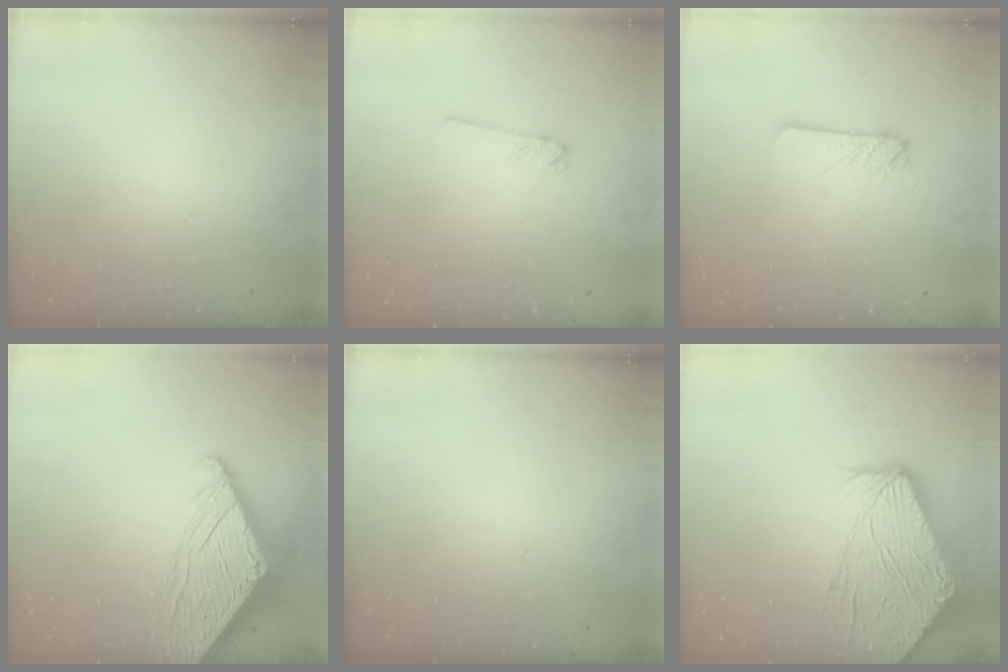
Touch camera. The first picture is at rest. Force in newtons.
{"total": 0.8, "press": 0.8, "slide": 0.1}
{"total": 3.0, "press": 3.0, "slide": 0.2}
{"total": 9.7, "press": 9.6, "slide": 1.0}
{"total": 0.0}
{"total": 11.1, "press": 10.9, "slide": 1.9}